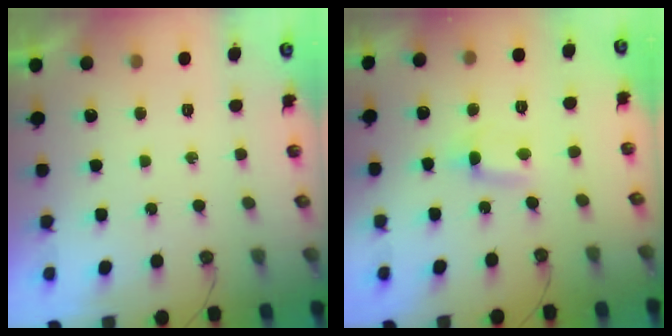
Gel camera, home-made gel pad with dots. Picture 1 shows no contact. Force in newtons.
{"total": 0.6, "press": 0.3, "slide": 0.5}